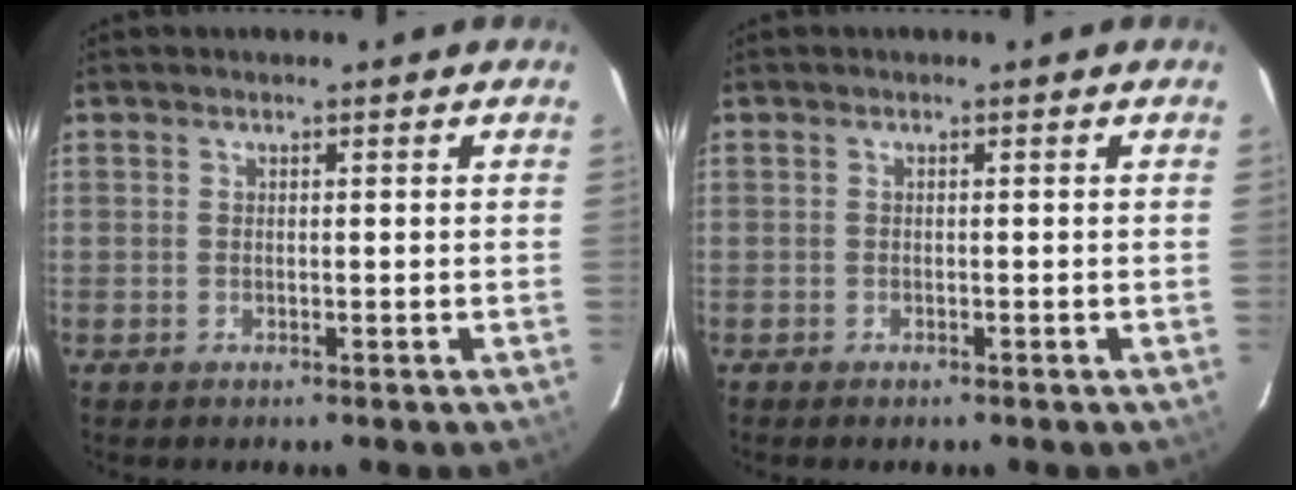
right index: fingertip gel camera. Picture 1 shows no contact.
{"total": 1.0, "force": [-0.8, 0.4, 0.4], "torque": [-0.010, -0.002, -0.014]}